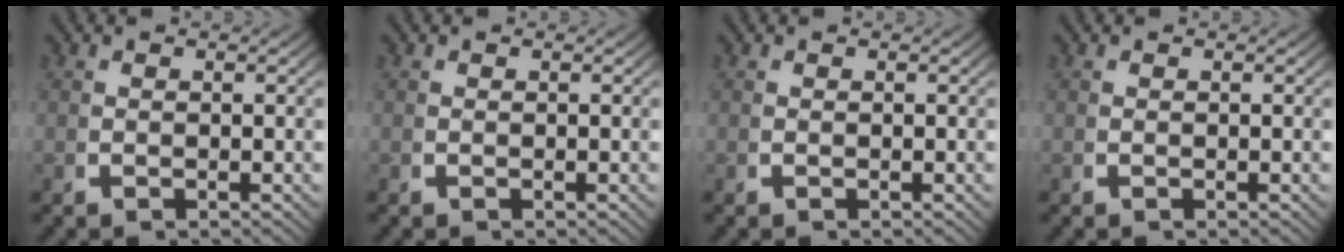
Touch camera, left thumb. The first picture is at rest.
{"total": 0.0}
{"total": 0.0}
{"total": 0.0}